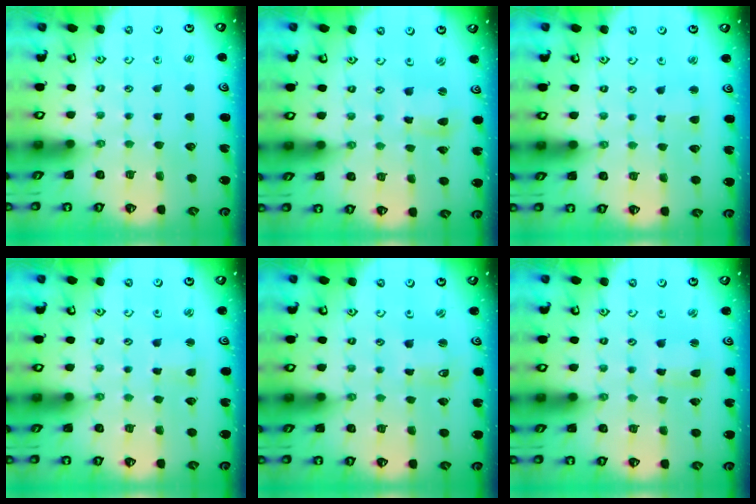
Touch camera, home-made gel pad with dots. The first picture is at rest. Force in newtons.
{"total": 2.6, "press": 2.5, "slide": 0.3}
{"total": 2.7, "press": 2.6, "slide": 0.4}
{"total": 2.2, "press": 2.2, "slide": 0.2}
{"total": 2.3, "press": 2.3, "slide": 0.3}
{"total": 2.2, "press": 2.2, "slide": 0.3}